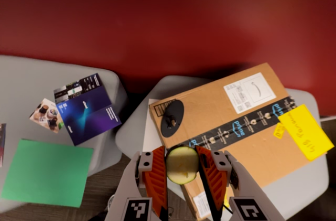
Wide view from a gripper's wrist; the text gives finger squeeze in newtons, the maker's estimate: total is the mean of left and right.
{"total": 11.8, "left": 12.1, "right": 11.5}